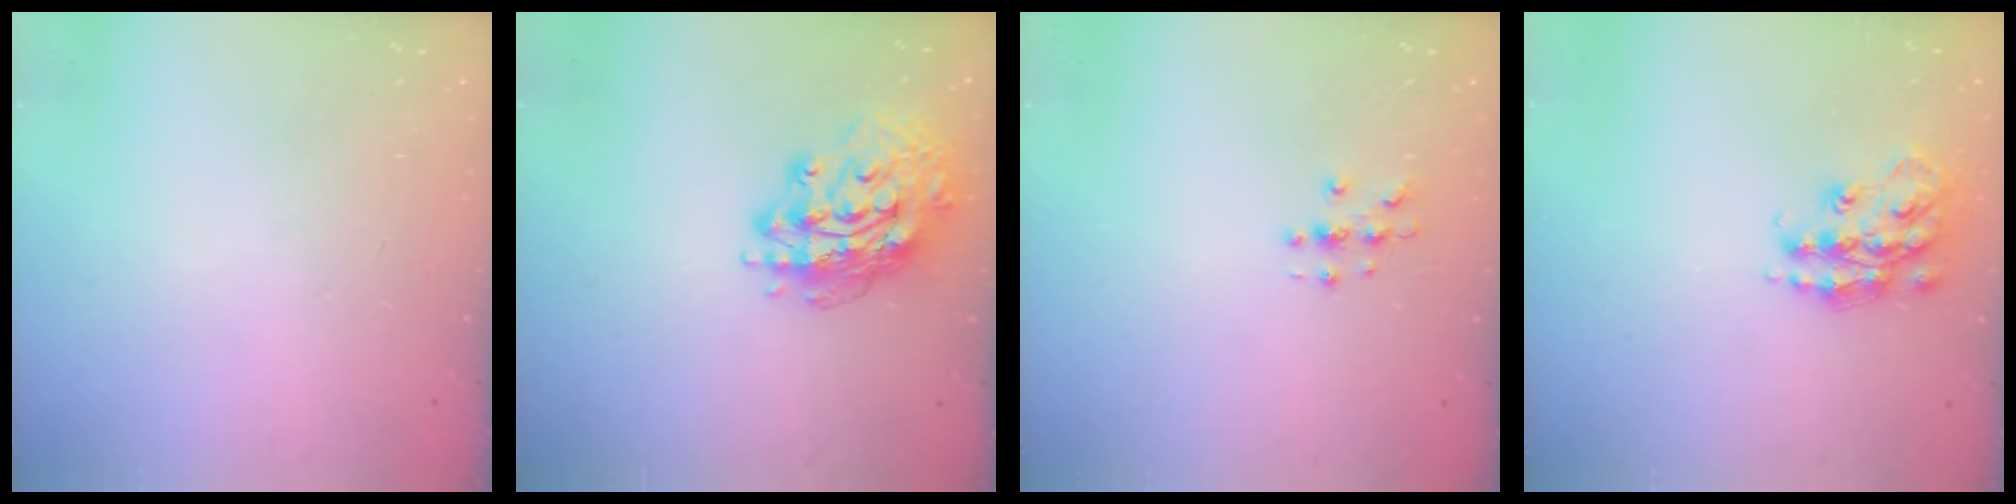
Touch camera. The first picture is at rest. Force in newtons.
{"total": 15.9, "press": 15.9, "slide": 1.5}
{"total": 2.9, "press": 2.9, "slide": 0.3}
{"total": 14.9, "press": 14.8, "slide": 0.8}